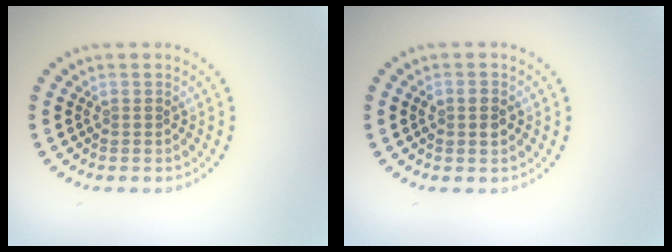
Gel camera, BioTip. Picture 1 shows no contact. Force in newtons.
{"total": 1.3, "press": 1.3, "slide": 0.1}